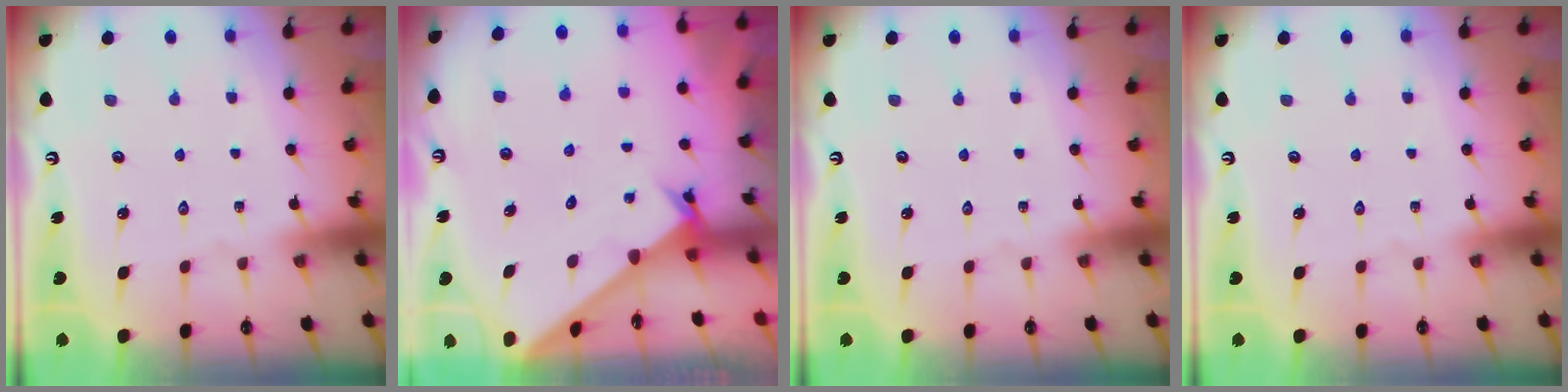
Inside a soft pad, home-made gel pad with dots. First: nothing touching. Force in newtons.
{"total": 1.2, "press": 1.2, "slide": 0.1}
{"total": 0.0}
{"total": 0.0}